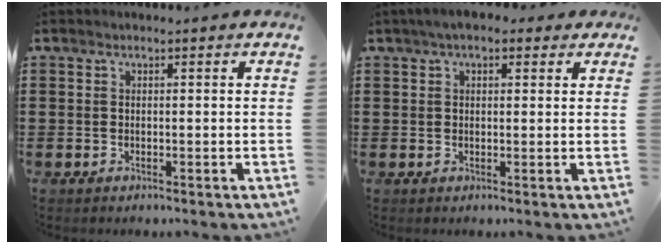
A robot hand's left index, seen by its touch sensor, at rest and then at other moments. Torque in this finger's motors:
{"motor_torque": [2.14, 0.00, 0.55, 0.08]}